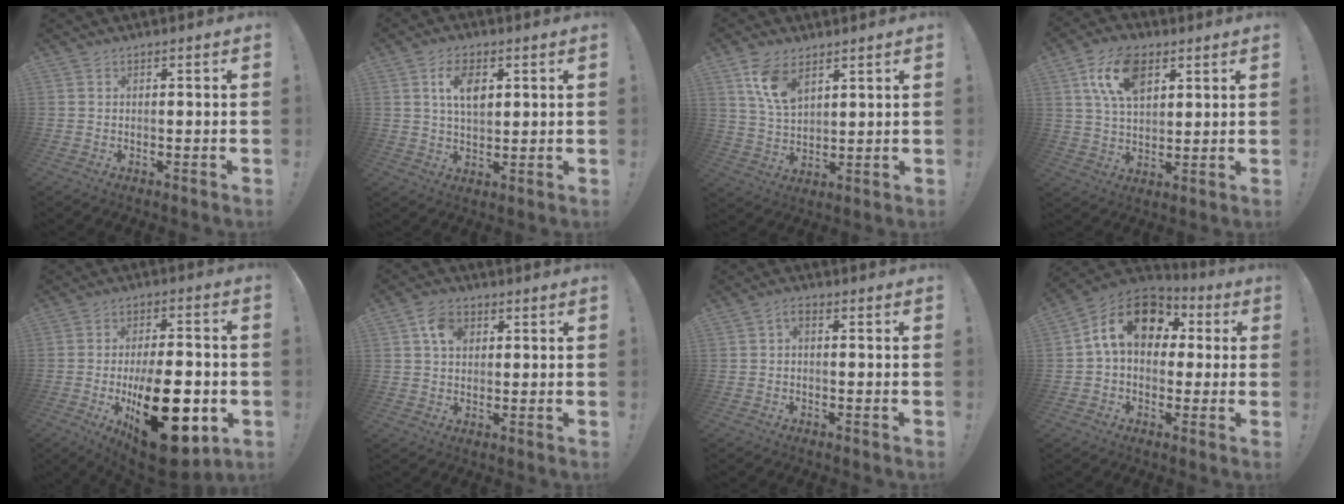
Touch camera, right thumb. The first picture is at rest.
{"total": 8.5, "force": [2.9, 5.0, 6.2], "torque": [-0.094, 0.001, 0.049]}
{"total": 10.3, "force": [5.9, 5.6, 6.2], "torque": [-0.116, -0.022, 0.112]}
{"total": 14.0, "force": [6.6, 8.3, 9.1], "torque": [-0.162, -0.009, 0.122]}
{"total": 26.0, "force": [-7.0, 12.0, 21.9], "torque": [-0.351, 0.037, -0.094]}
{"total": 7.0, "force": [2.4, 5.3, 4.0], "torque": [-0.061, 0.004, 0.045]}
{"total": 1.9, "force": [-0.8, 0.6, 1.7], "torque": [-0.028, 0.005, -0.014]}
{"total": 16.7, "force": [4.6, 11.4, 11.2], "torque": [-0.180, 0.007, 0.083]}